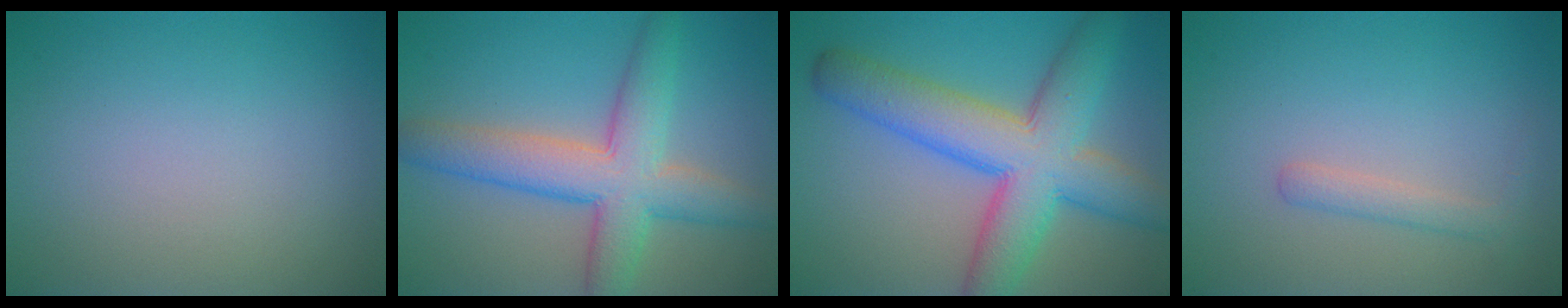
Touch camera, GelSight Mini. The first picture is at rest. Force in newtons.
{"total": 7.2, "press": 7.2, "slide": 0.2}
{"total": 9.6, "press": 9.5, "slide": 0.3}
{"total": 1.6, "press": 1.6, "slide": 0.1}